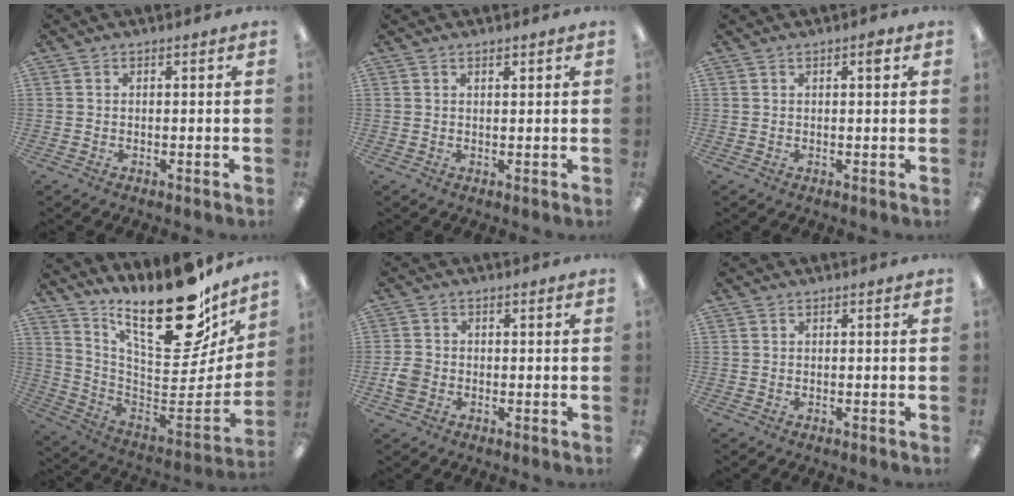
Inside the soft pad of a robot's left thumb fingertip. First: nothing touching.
{"total": 1.1, "force": [1.0, 0.3, 0.5], "torque": [-0.011, -0.001, 0.019]}
{"total": 2.2, "force": [1.1, 0.7, 1.7], "torque": [-0.020, -0.003, 0.015]}
{"total": 25.4, "force": [17.3, 9.0, 16.3], "torque": [-0.221, -0.131, 0.293]}
{"total": 3.6, "force": [-1.2, 2.9, 1.8], "torque": [-0.028, 0.008, -0.020]}
{"total": 0.0}